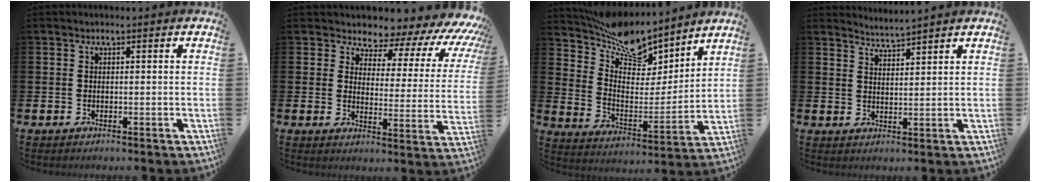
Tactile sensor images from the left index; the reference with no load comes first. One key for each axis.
{"total": 4.6, "fx": 3.9, "fy": 2.3, "fz": 0.8, "tx": -0.025, "ty": -0.049, "tz": 0.054}
{"total": 10.7, "fx": 9.6, "fy": 3.8, "fz": 2.9, "tx": -0.096, "ty": -0.068, "tz": 0.172}
{"total": 3.3, "fx": 3.2, "fy": -0.5, "fz": -0.4, "tx": 0.000, "ty": -0.020, "tz": 0.058}